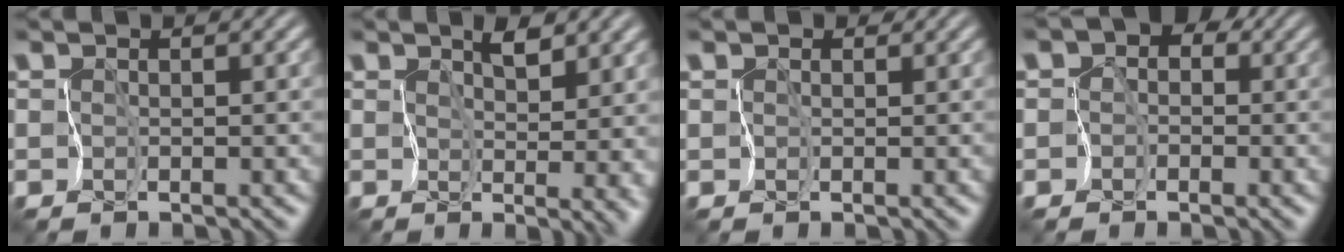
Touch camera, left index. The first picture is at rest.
{"total": 4.4, "force": [1.9, 1.0, 3.9], "torque": [-0.063, 0.003, 0.033]}
{"total": 1.2, "force": [0.5, 0.9, 0.5], "torque": [0.002, 0.015, -0.002]}
{"total": 4.8, "force": [0.3, 4.2, 2.3], "torque": [-0.014, 0.034, -0.042]}